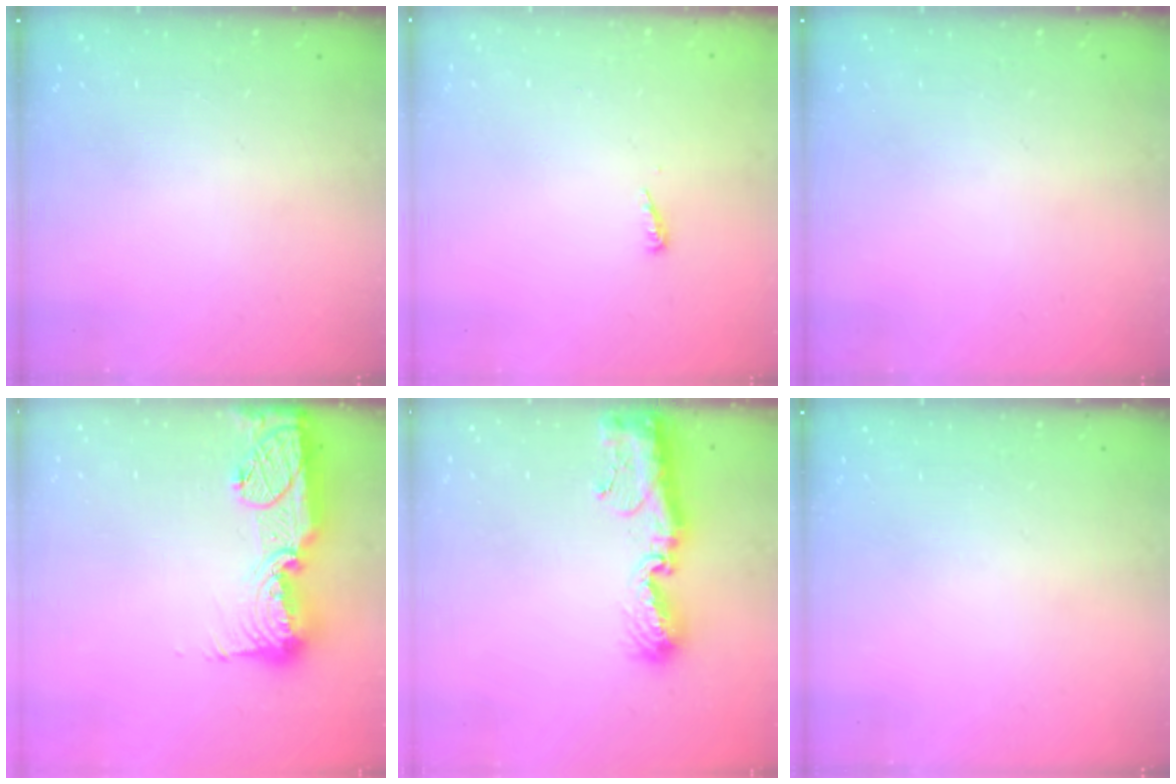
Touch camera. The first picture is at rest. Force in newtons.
{"total": 4.0, "press": 4.0, "slide": 0.5}
{"total": 0.0}
{"total": 17.3, "press": 17.2, "slide": 1.5}
{"total": 9.7, "press": 9.6, "slide": 0.9}
{"total": 0.0}